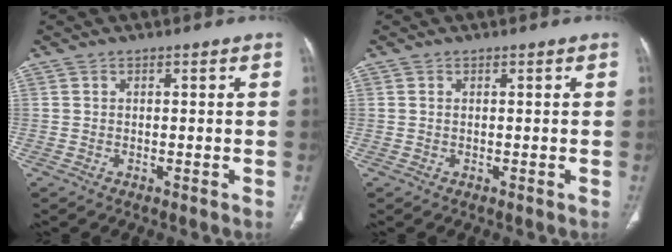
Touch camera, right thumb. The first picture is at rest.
{"total": 0.0}